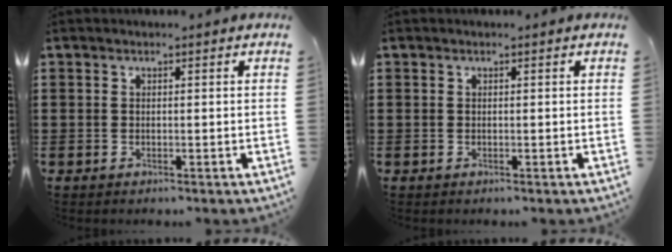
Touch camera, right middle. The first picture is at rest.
{"total": 0.0}